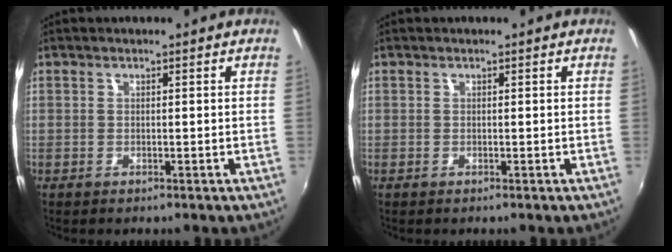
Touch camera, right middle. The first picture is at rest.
{"total": 0.0}